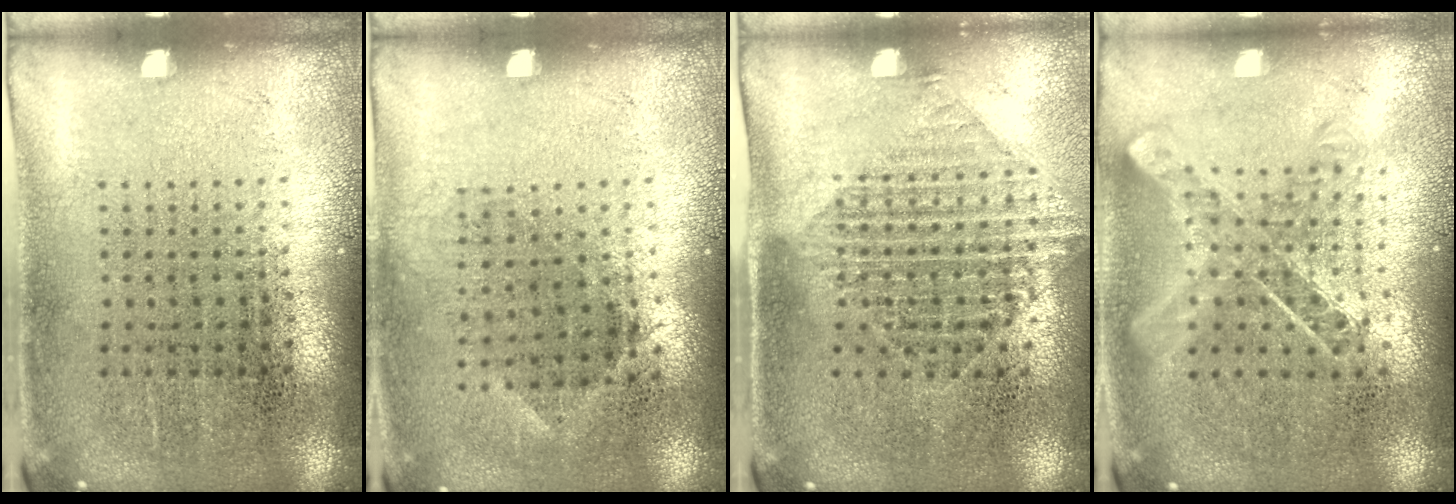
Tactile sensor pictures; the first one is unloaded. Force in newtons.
{"total": 0.8, "press": 0.7, "slide": 0.5}
{"total": 1.5, "press": 1.3, "slide": 0.9}
{"total": 0.8, "press": 0.8, "slide": 0.0}